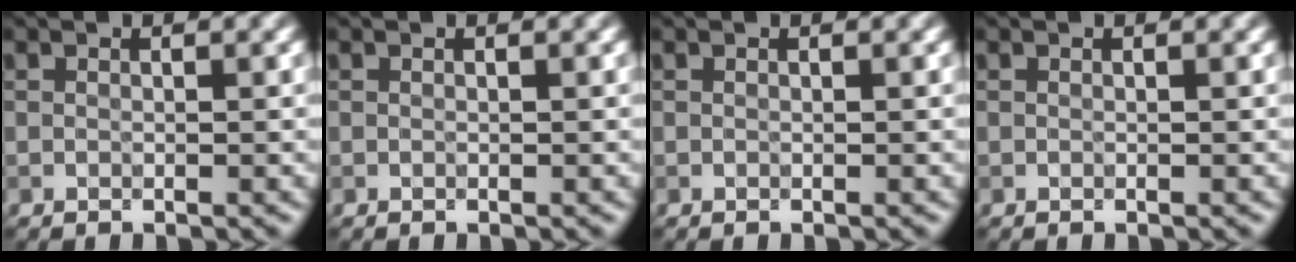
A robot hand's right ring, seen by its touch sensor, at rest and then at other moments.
{"total": 0.0}
{"total": 0.0}
{"total": 0.0}